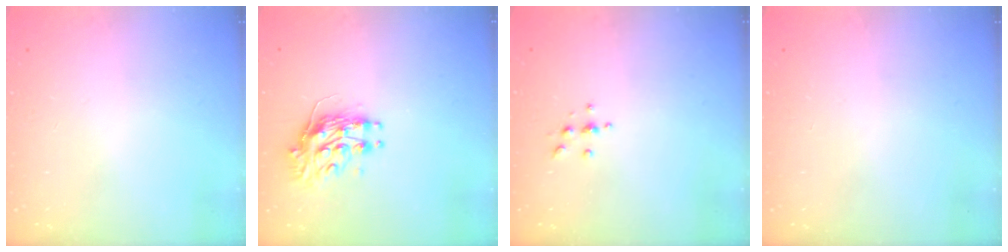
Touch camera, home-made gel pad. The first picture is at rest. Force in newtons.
{"total": 9.3, "press": 9.3, "slide": 0.5}
{"total": 3.7, "press": 3.7, "slide": 0.5}
{"total": 0.0}